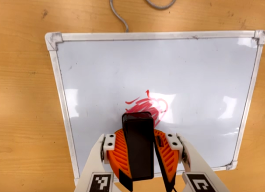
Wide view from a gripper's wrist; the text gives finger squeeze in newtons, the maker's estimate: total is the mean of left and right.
{"total": 14.1, "left": 16.3, "right": 12.0}